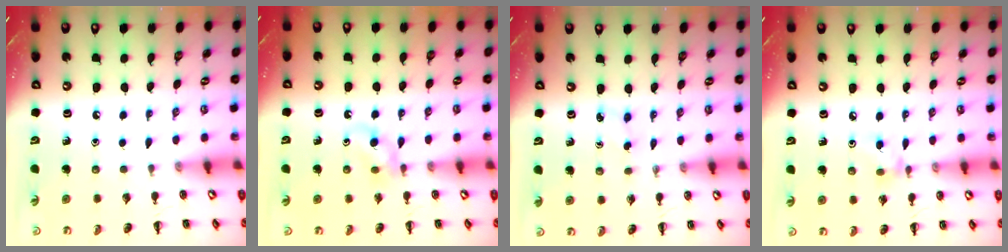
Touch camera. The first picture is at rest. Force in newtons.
{"total": 2.5, "press": 2.3, "slide": 1.0}
{"total": 2.8, "press": 2.7, "slide": 0.8}
{"total": 4.7, "press": 4.5, "slide": 1.5}